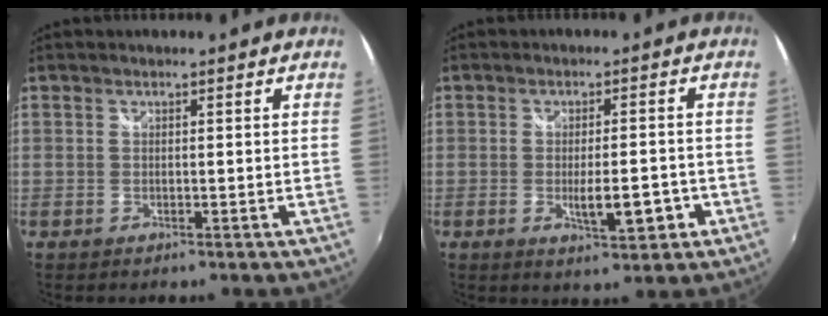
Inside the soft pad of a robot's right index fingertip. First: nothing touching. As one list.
[{"total": 7.0, "force": [-2.3, 2.0, 6.3], "torque": [-0.106, -0.015, -0.029]}]